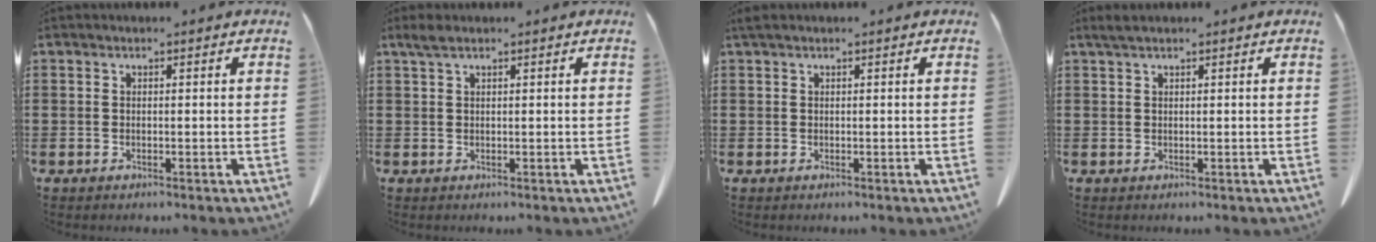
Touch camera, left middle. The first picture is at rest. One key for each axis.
{"total": 1.7, "fx": 1.1, "fy": 0.4, "fz": 1.3, "tx": -0.028, "ty": 0.003, "tz": 0.019}
{"total": 0.6, "fx": 0.4, "fy": 0.1, "fz": 0.5, "tx": -0.011, "ty": 0.002, "tz": 0.007}
{"total": 1.3, "fx": 0.9, "fy": 0.1, "fz": 0.9, "tx": -0.019, "ty": 0.002, "tz": 0.016}